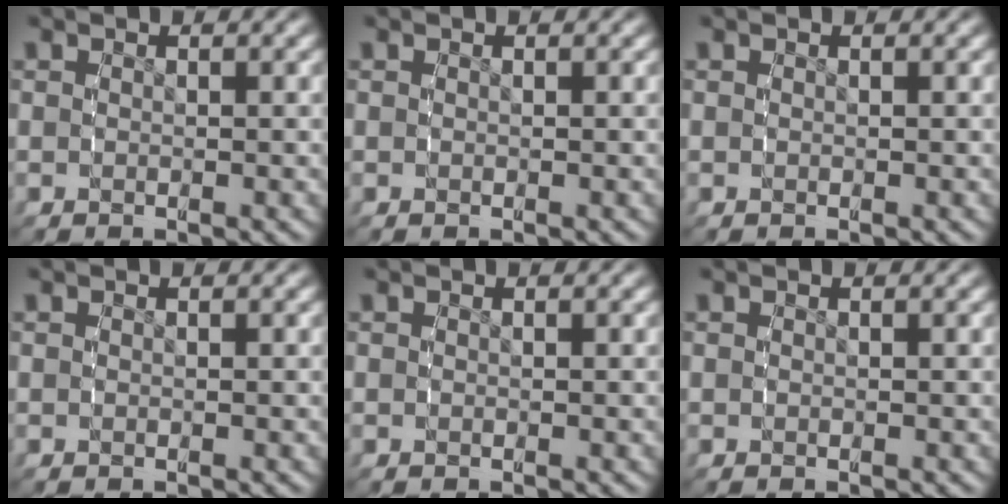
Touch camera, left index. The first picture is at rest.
{"total": 0.0}
{"total": 0.0}
{"total": 0.0}
{"total": 0.0}
{"total": 0.0}